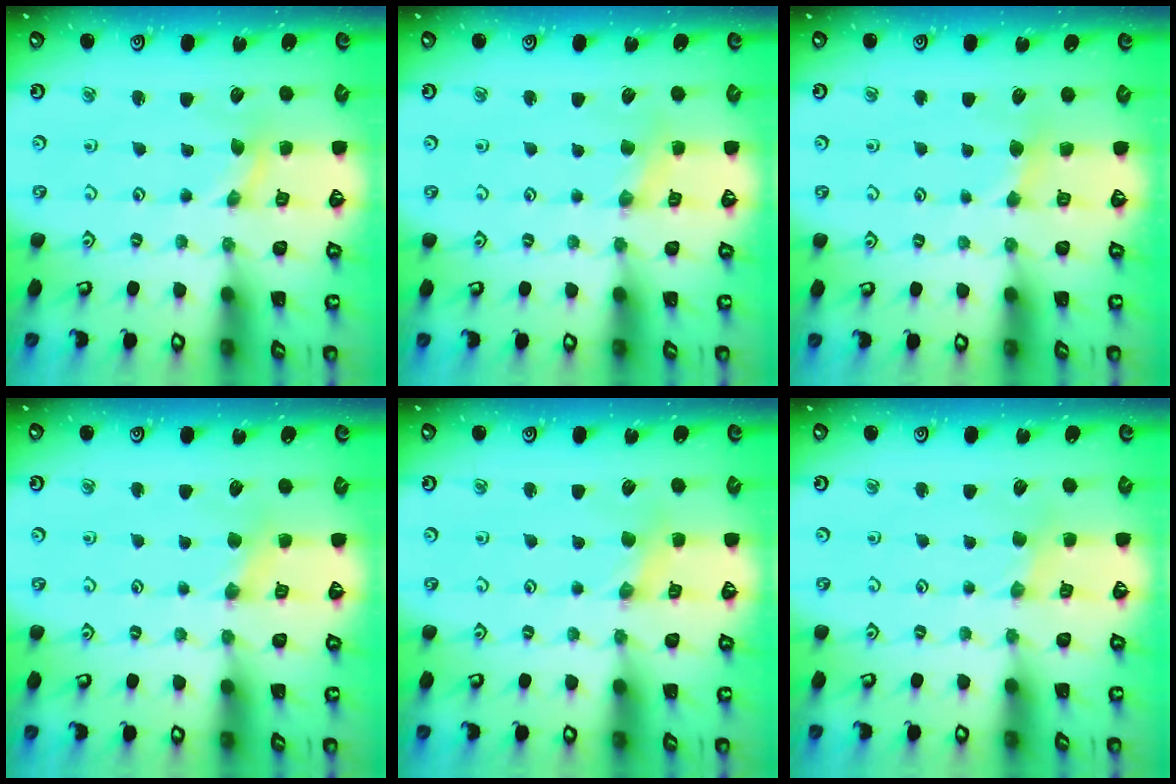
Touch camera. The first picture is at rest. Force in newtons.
{"total": 2.4, "press": 2.4, "slide": 0.3}
{"total": 2.4, "press": 2.4, "slide": 0.3}
{"total": 2.2, "press": 2.2, "slide": 0.5}
{"total": 1.3, "press": 1.3, "slide": 0.3}
{"total": 1.0, "press": 0.9, "slide": 0.3}